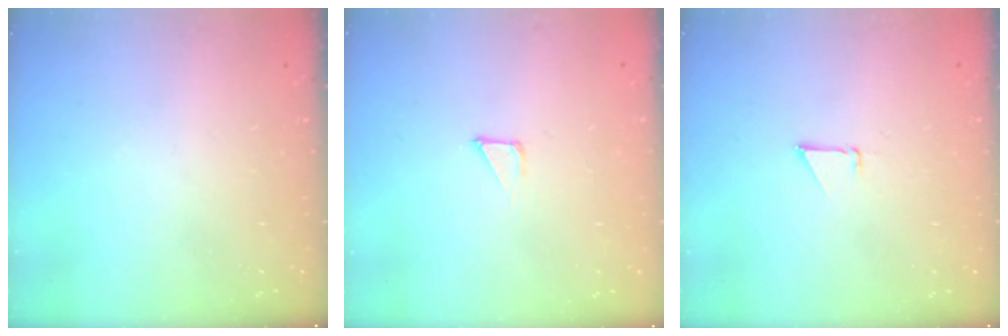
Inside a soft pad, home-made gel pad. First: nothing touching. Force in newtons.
{"total": 1.3, "press": 1.3, "slide": 0.0}
{"total": 0.8, "press": 0.8, "slide": 0.1}